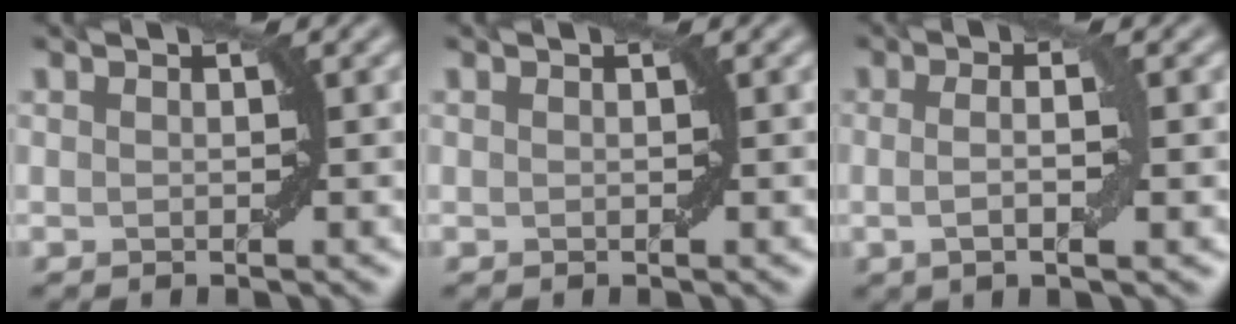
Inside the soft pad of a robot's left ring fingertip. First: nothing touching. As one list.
[{"total": 0.0}, {"total": 3.2, "force": [-0.2, 0.6, 3.2], "torque": [-0.057, -0.005, -0.004]}]